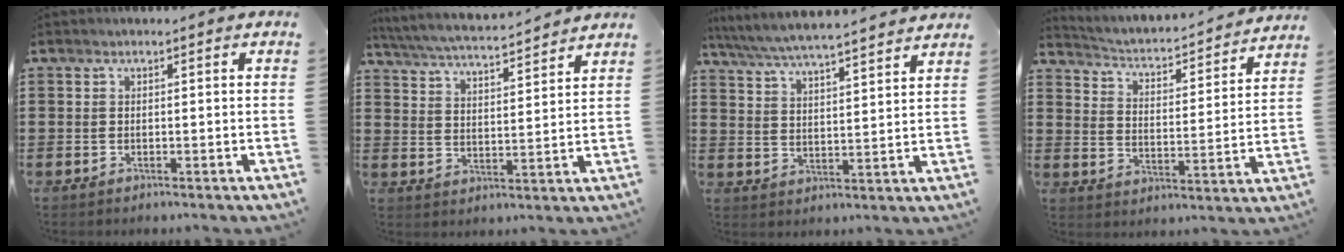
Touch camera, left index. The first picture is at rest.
{"total": 4.8, "force": [4.6, -0.4, 1.3], "torque": [-0.048, -0.034, 0.074]}
{"total": 5.6, "force": [5.3, -0.3, 1.6], "torque": [-0.055, -0.036, 0.090]}
{"total": 2.3, "force": [2.2, 0.0, 0.6], "torque": [-0.029, -0.032, 0.025]}